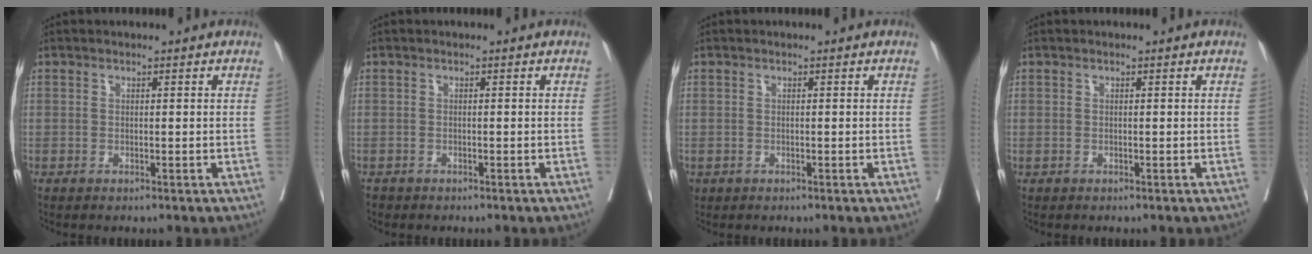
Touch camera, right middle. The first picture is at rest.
{"total": 1.1, "force": [-1.0, 0.5, 0.1], "torque": [-0.015, -0.003, -0.017]}
{"total": 0.6, "force": [-0.2, 0.5, 0.1], "torque": [-0.008, 0.002, 0.001]}
{"total": 0.0}